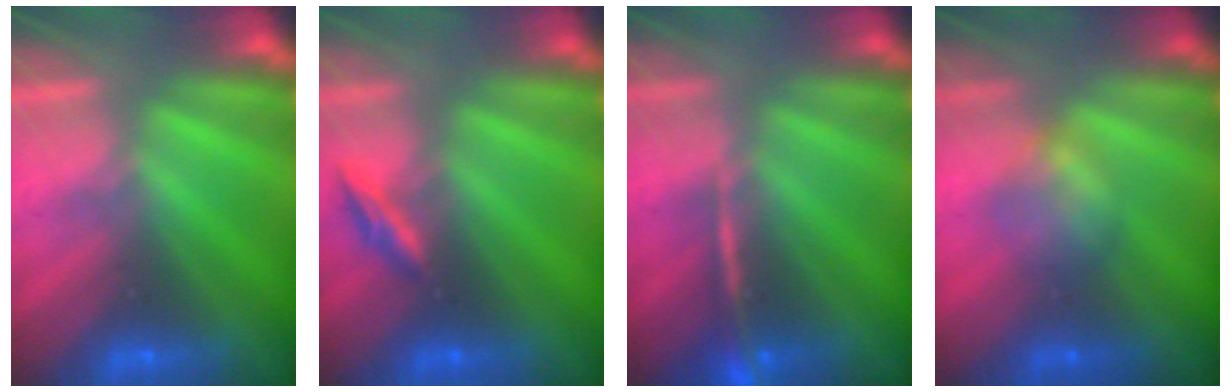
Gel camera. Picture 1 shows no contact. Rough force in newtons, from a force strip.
{"total": 2.3}
{"total": 2.4}
{"total": 2.3}